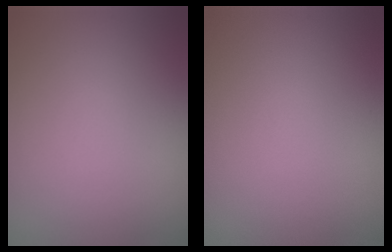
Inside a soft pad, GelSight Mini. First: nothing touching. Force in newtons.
{"total": 0.0}